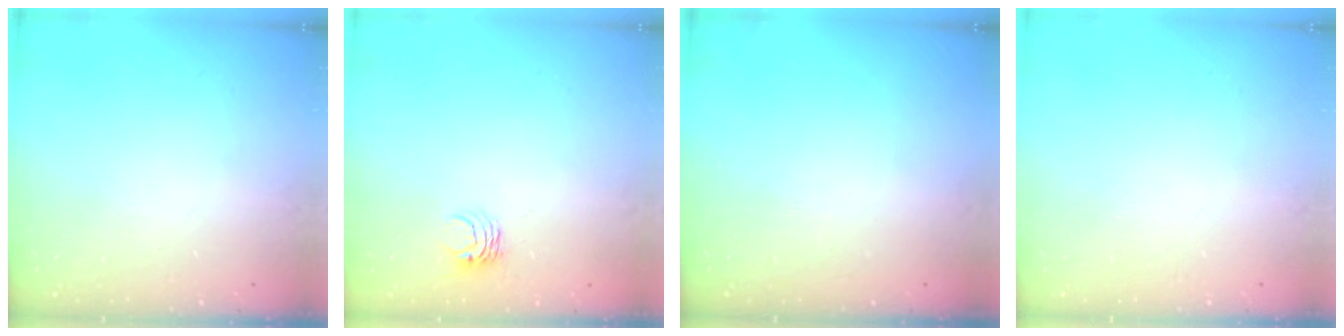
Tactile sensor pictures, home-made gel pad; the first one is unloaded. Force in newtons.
{"total": 4.0, "press": 3.9, "slide": 0.2}
{"total": 0.0}
{"total": 0.0}